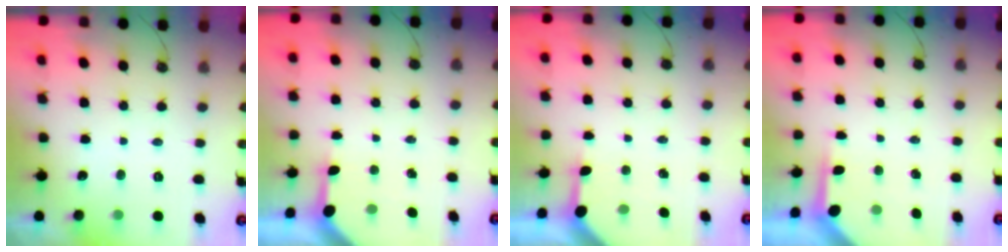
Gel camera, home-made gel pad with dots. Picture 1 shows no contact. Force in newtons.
{"total": 3.2, "press": 3.2, "slide": 0.2}
{"total": 3.1, "press": 3.1, "slide": 0.4}
{"total": 3.6, "press": 3.6, "slide": 0.4}